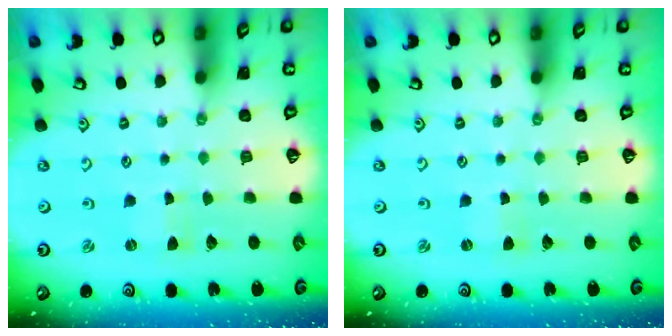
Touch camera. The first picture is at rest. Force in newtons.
{"total": 0.9, "press": 0.9, "slide": 0.1}